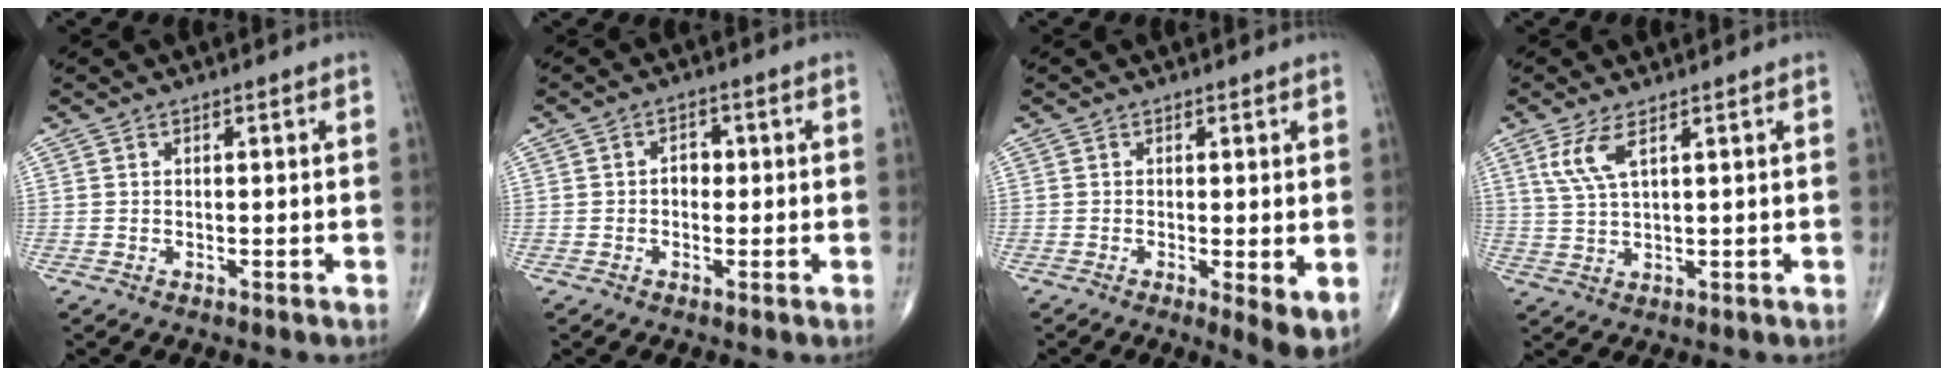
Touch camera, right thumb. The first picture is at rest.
{"total": 2.3, "force": [0.0, 1.7, 1.5], "torque": [-0.014, 0.005, -0.004]}
{"total": 4.9, "force": [-0.6, 1.2, 4.7], "torque": [-0.074, -0.017, -0.011]}
{"total": 5.0, "force": [2.4, 1.4, 4.2], "torque": [-0.102, -0.006, 0.059]}